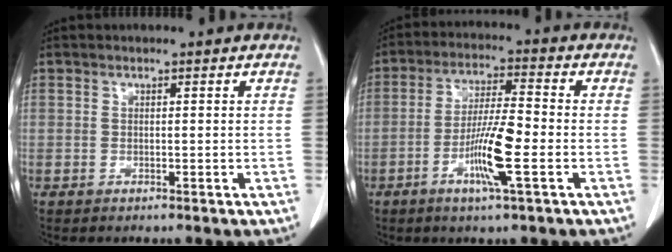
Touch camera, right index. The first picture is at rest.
{"total": 9.1, "force": [-2.9, 0.4, 8.6], "torque": [-0.163, -0.007, -0.059]}